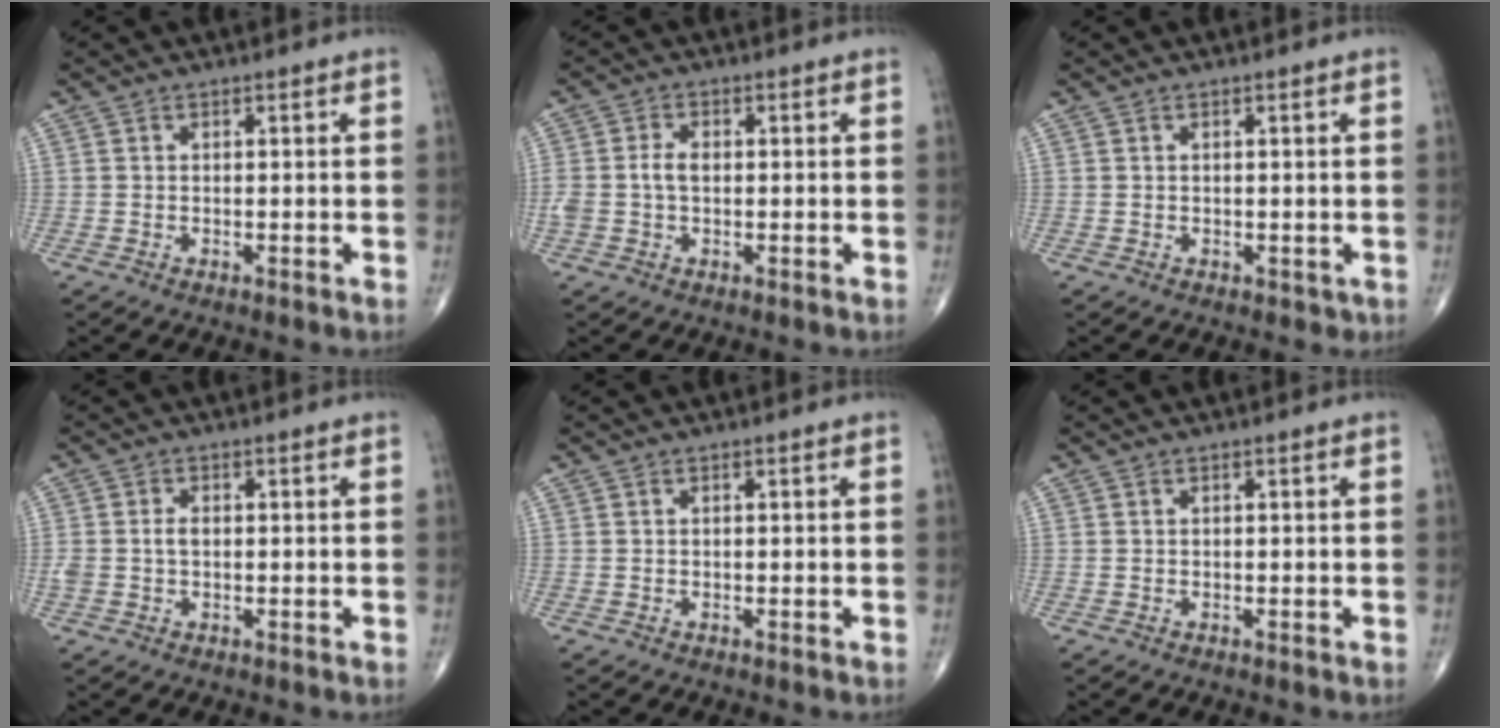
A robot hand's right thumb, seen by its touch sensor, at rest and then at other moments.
{"total": 4.0, "force": [-0.1, 2.6, 3.0], "torque": [-0.074, 0.012, -0.002]}
{"total": 0.5, "force": [0.1, 0.5, 0.2], "torque": [0.004, 0.001, 0.003]}
{"total": 2.6, "force": [0.0, 1.7, 1.9], "torque": [-0.047, 0.008, 0.000]}
{"total": 0.0}
{"total": 0.0}